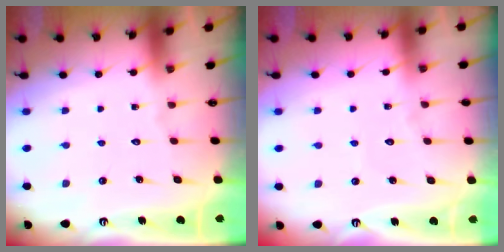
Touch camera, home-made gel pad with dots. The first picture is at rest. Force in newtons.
{"total": 2.3, "press": 2.3, "slide": 0.2}